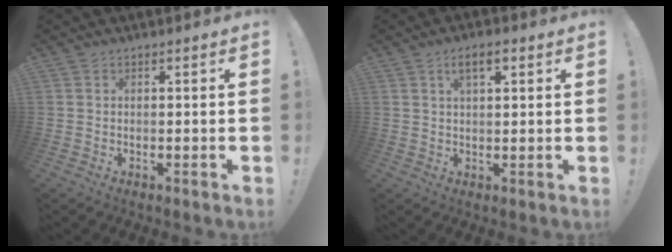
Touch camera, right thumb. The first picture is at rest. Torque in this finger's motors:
{"motor_torque": [0.00, 0.05, 0.47, 0.20, 0.08]}